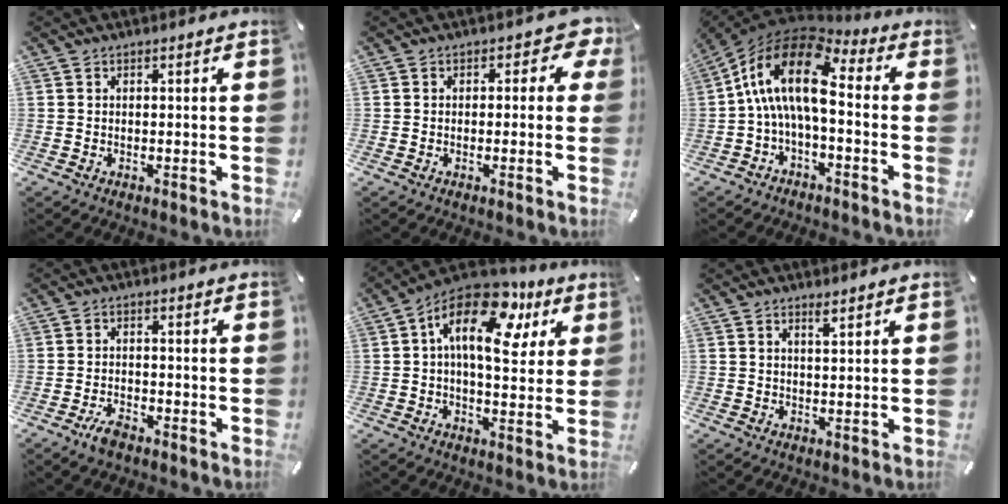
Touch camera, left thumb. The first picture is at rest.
{"total": 4.6, "force": [0.8, 3.0, 3.4], "torque": [-0.042, 0.004, 0.008]}
{"total": 15.3, "force": [1.8, 7.5, 13.3], "torque": [-0.275, -0.009, 0.027]}
{"total": 3.6, "force": [-2.6, 1.6, 2.0], "torque": [-0.044, 0.010, -0.051]}
{"total": 18.1, "force": [6.4, 9.4, 14.0], "torque": [-0.229, -0.028, 0.104]}
{"total": 1.8, "force": [1.4, 0.2, 1.1], "torque": [-0.024, -0.001, 0.025]}